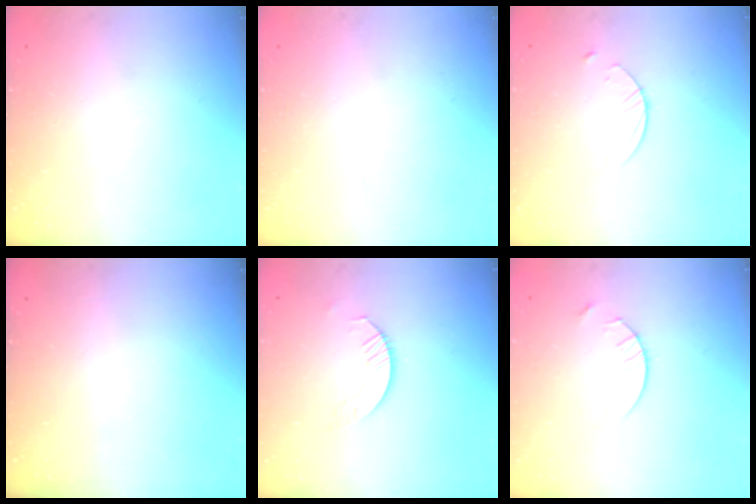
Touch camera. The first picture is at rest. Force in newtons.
{"total": 0.0}
{"total": 2.7, "press": 2.6, "slide": 0.3}
{"total": 0.0}
{"total": 3.2, "press": 3.2, "slide": 0.3}
{"total": 4.2, "press": 4.2, "slide": 0.4}